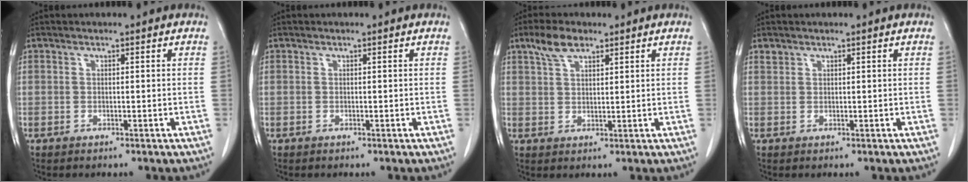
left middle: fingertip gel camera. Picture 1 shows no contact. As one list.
[{"total": 0.0}, {"total": 4.6, "force": [3.0, 1.9, 2.8], "torque": [-0.062, 0.013, 0.062]}, {"total": 0.9, "force": [0.7, 0.5, 0.0], "torque": [0.001, 0.006, 0.014]}]